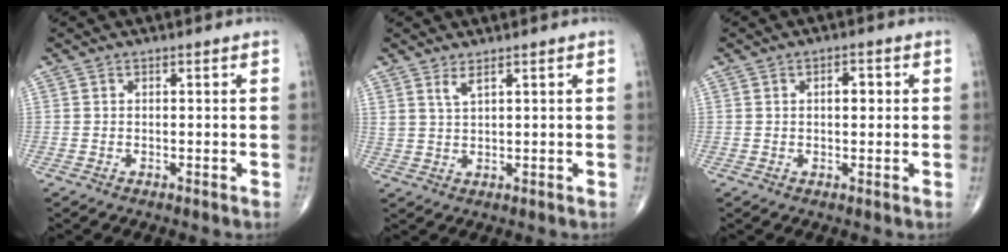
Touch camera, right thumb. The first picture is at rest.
{"total": 2.4, "force": [1.7, 0.5, 1.7], "torque": [-0.036, -0.013, 0.037]}
{"total": 2.8, "force": [0.5, 1.5, 2.3], "torque": [-0.029, 0.004, 0.004]}